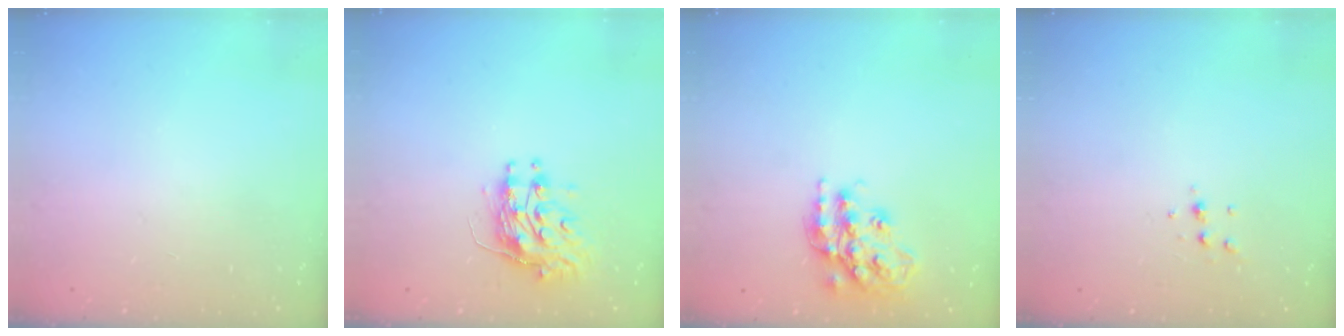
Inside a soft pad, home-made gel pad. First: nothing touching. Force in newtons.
{"total": 9.6, "press": 9.6, "slide": 0.3}
{"total": 17.5, "press": 17.5, "slide": 1.3}
{"total": 4.5, "press": 4.3, "slide": 1.3}